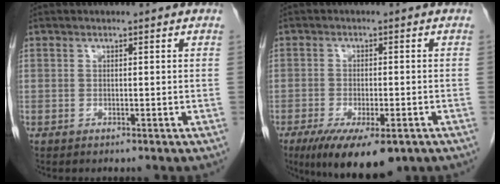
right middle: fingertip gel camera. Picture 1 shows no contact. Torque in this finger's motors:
{"motor_torque": [1.04, -1.10, 0.22, 0.06]}